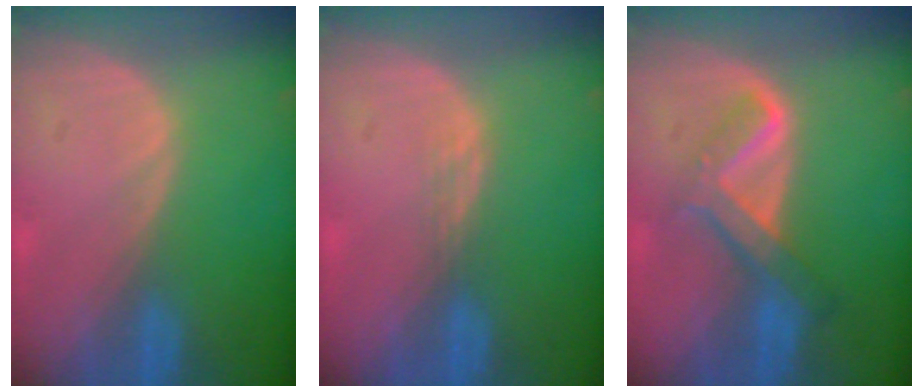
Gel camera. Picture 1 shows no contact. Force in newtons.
{"total": 1.4, "press": 1.1, "slide": 0.9}
{"total": 6.8, "press": 5.7, "slide": 3.7}